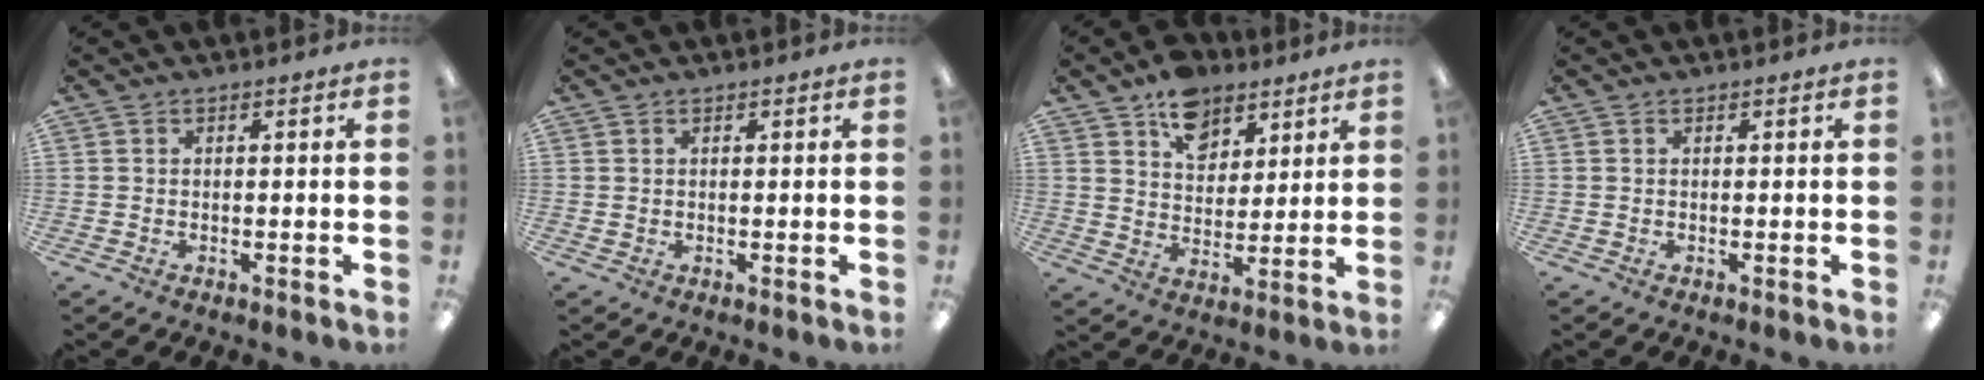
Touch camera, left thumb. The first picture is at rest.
{"total": 0.6, "force": [0.4, 0.4, 0.1], "torque": [-0.003, 0.003, 0.007]}
{"total": 10.6, "force": [7.2, 6.9, 3.7], "torque": [-0.047, -0.037, 0.130]}
{"total": 0.0}